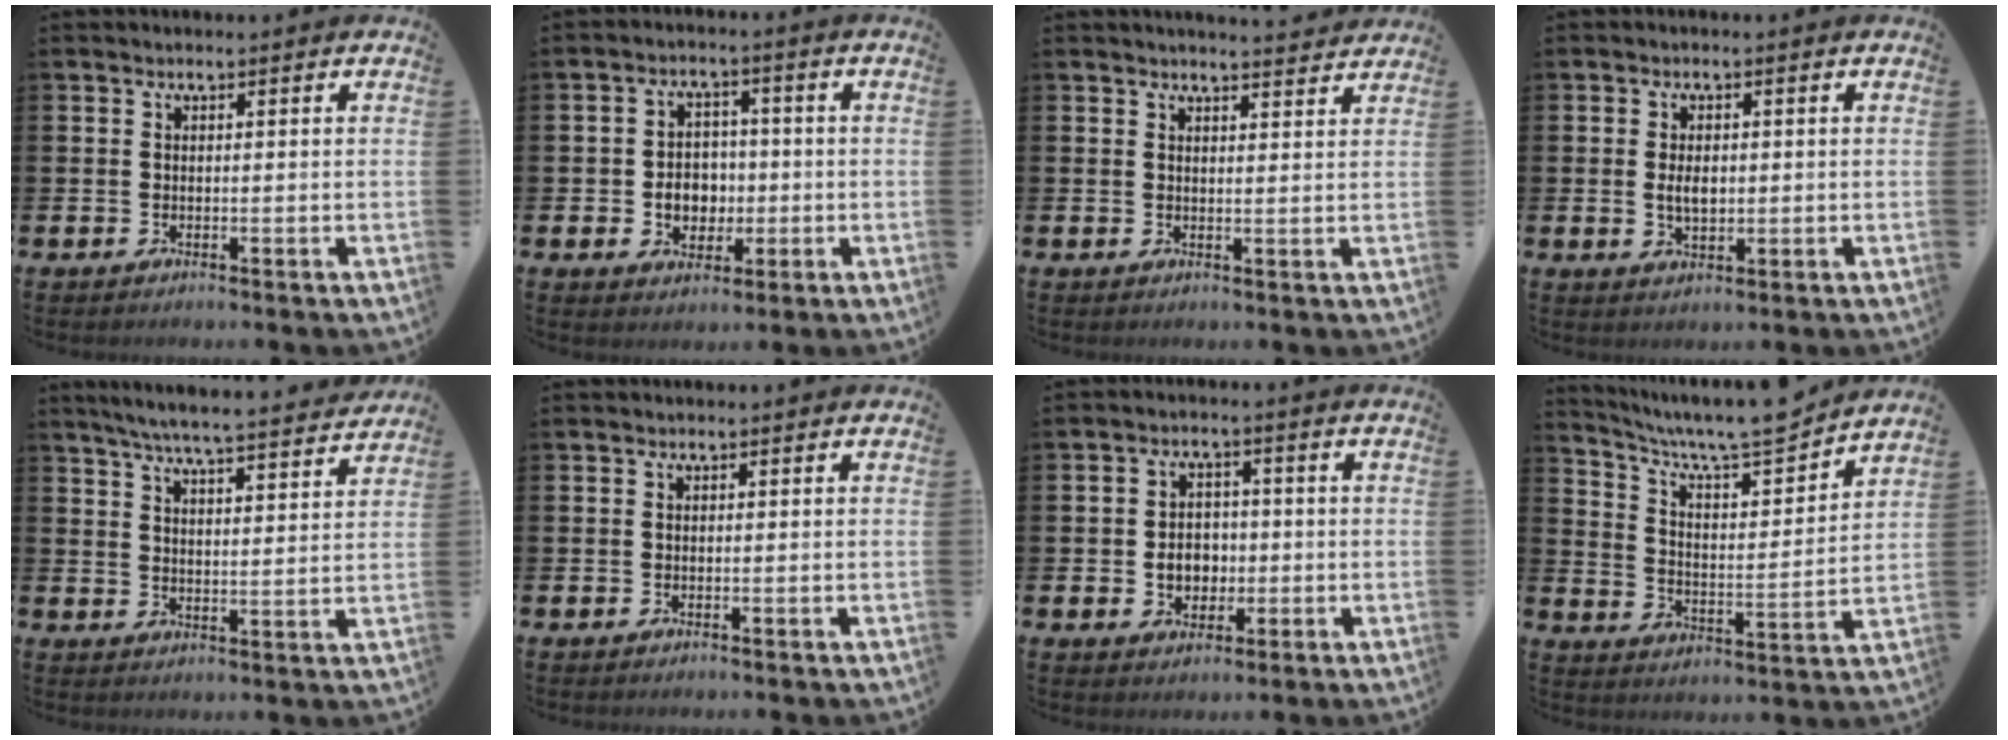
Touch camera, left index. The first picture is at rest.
{"total": 4.5, "force": [-0.7, 3.9, 2.1], "torque": [-0.031, 0.004, -0.021]}
{"total": 2.8, "force": [2.8, -0.2, 0.0], "torque": [0.006, -0.021, 0.049]}
{"total": 2.9, "force": [0.2, 1.7, 2.4], "torque": [-0.027, -0.001, -0.002]}
{"total": 6.4, "force": [6.1, -0.1, 1.8], "torque": [-0.047, -0.042, 0.105]}
{"total": 0.0}
{"total": 4.0, "force": [-0.6, 3.4, 2.1], "torque": [-0.029, 0.001, -0.020]}
{"total": 8.9, "force": [8.2, 1.1, 3.3], "torque": [-0.084, -0.065, 0.138]}